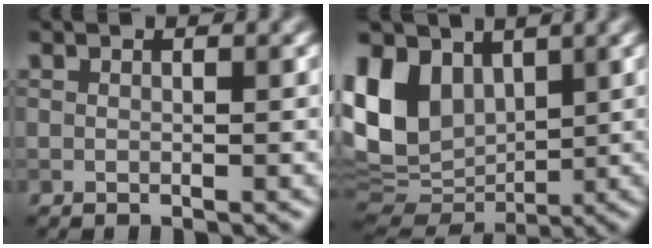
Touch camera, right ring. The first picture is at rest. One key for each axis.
{"total": 8.9, "fx": 2.3, "fy": 6.5, "fz": 5.6, "tx": -0.129, "ty": -0.010, "tz": 0.047}